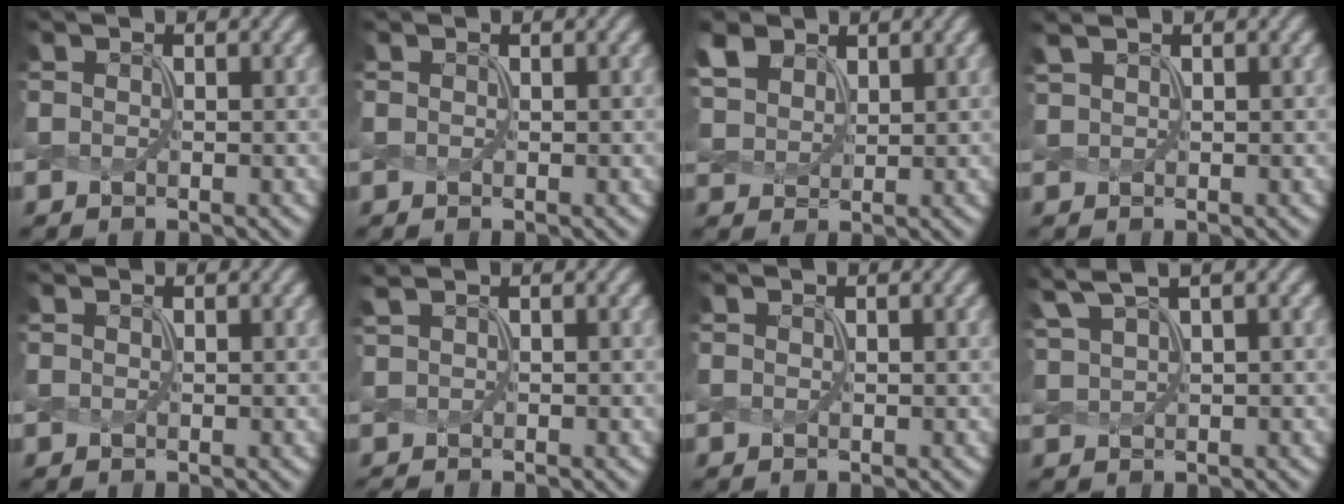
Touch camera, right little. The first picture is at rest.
{"total": 0.0}
{"total": 3.7, "force": [2.3, 2.3, 1.8], "torque": [-0.059, 0.007, 0.049]}
{"total": 2.4, "force": [1.8, 0.8, 1.3], "torque": [-0.013, 0.007, 0.018]}
{"total": 0.0}
{"total": 1.3, "force": [0.3, 0.4, 1.2], "torque": [-0.016, 0.006, 0.007]}
{"total": 0.0}
{"total": 4.4, "force": [3.4, 0.8, 2.6], "torque": [-0.060, 0.020, 0.066]}